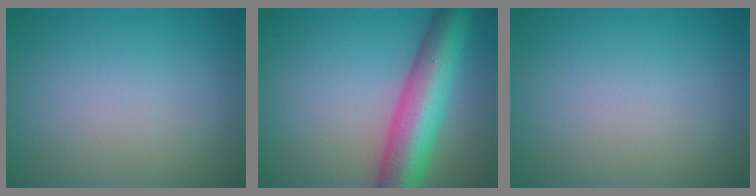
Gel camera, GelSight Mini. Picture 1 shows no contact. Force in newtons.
{"total": 9.2, "press": 9.2, "slide": 0.2}
{"total": 0.0}